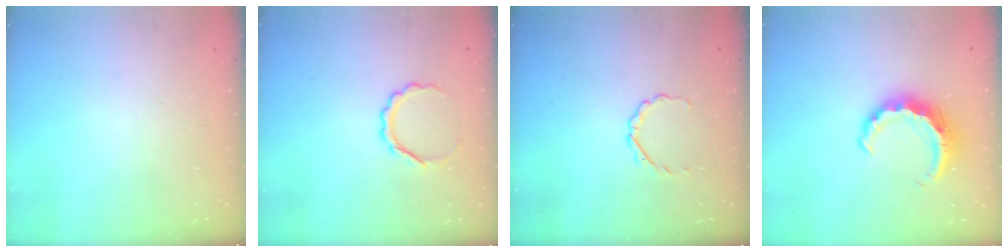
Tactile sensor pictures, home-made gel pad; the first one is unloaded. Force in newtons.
{"total": 5.5, "press": 5.5, "slide": 0.6}
{"total": 2.7, "press": 2.5, "slide": 0.9}
{"total": 8.8, "press": 8.7, "slide": 1.3}